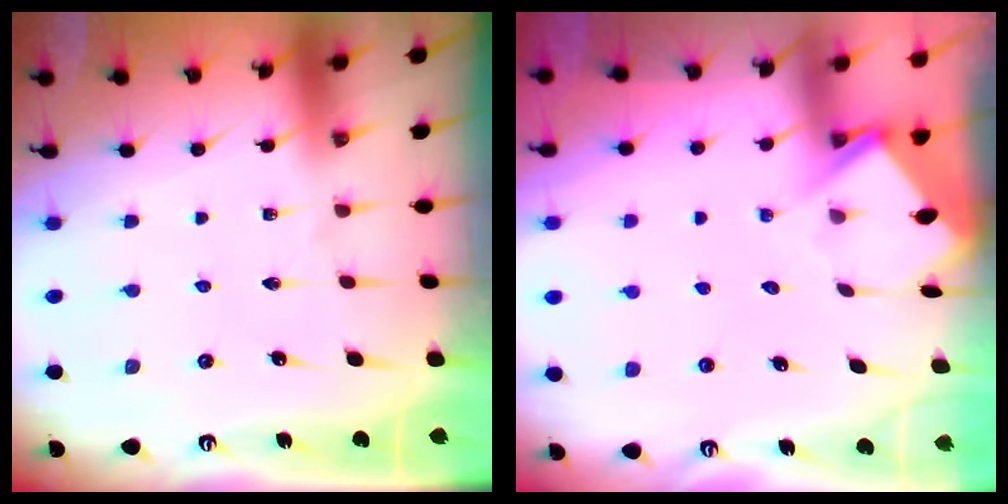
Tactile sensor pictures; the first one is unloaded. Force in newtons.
{"total": 3.9, "press": 3.9, "slide": 0.4}